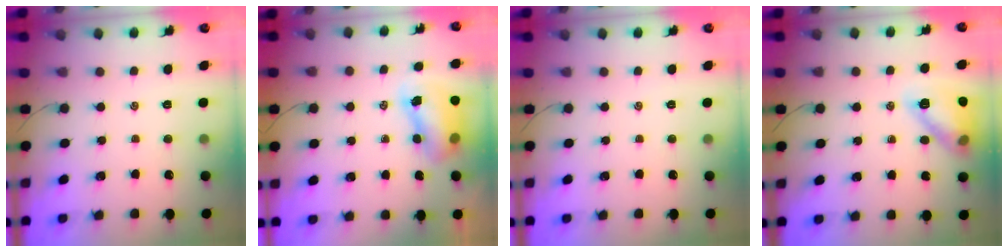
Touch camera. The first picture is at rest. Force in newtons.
{"total": 8.3, "press": 8.2, "slide": 1.3}
{"total": 0.0}
{"total": 14.2, "press": 14.1, "slide": 1.3}